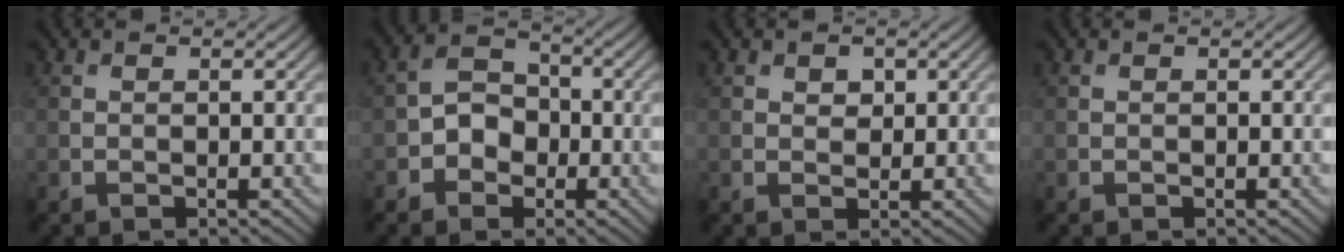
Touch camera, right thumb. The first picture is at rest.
{"total": 3.9, "force": [-1.4, 3.2, 1.9], "torque": [-0.028, 0.008, -0.032]}
{"total": 1.4, "force": [0.7, 1.0, 0.7], "torque": [-0.012, -0.002, 0.013]}
{"total": 0.0}